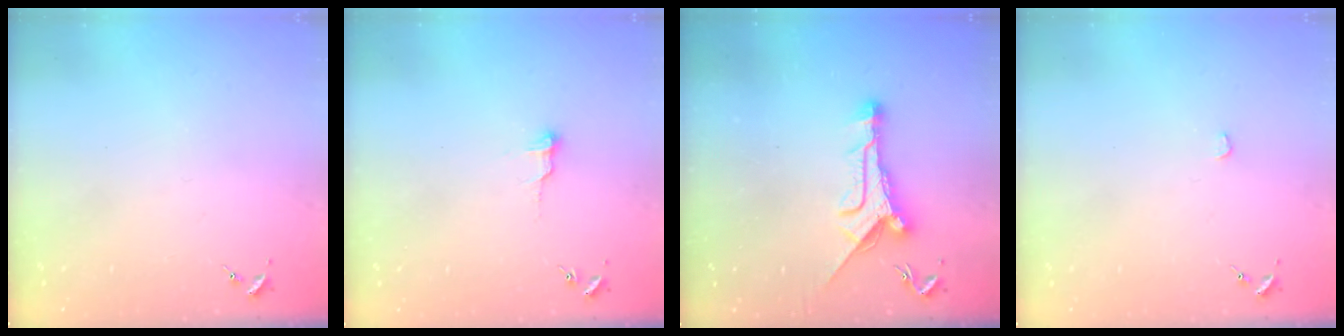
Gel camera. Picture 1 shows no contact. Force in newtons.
{"total": 5.9, "press": 5.9, "slide": 0.4}
{"total": 10.7, "press": 10.6, "slide": 0.8}
{"total": 1.3, "press": 1.3, "slide": 0.1}